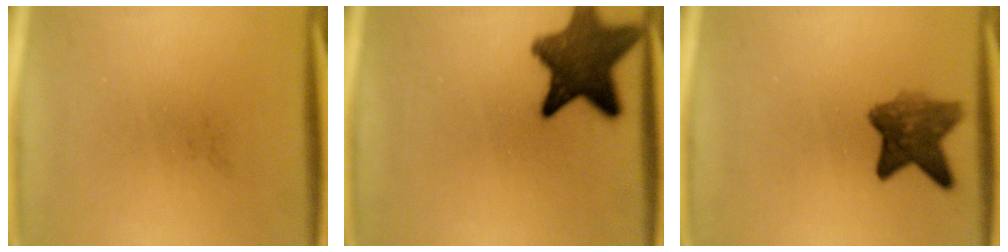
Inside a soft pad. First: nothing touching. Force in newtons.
{"total": 11.4}
{"total": 6.7}